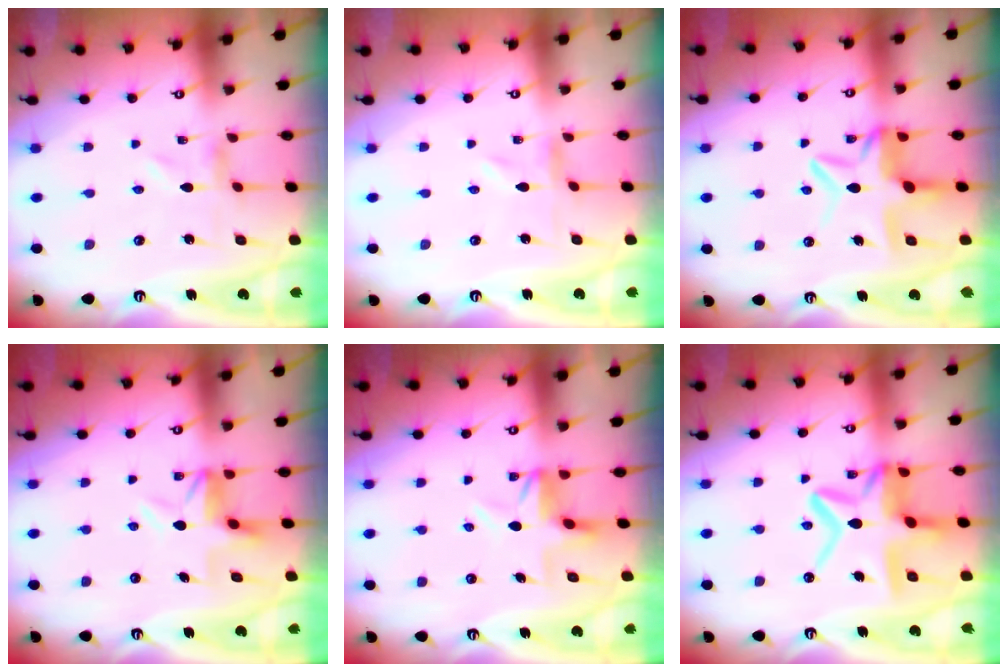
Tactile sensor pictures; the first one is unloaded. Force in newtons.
{"total": 0.0}
{"total": 10.1, "press": 10.0, "slide": 0.9}
{"total": 4.9, "press": 4.6, "slide": 1.7}
{"total": 3.9, "press": 3.9, "slide": 0.4}
{"total": 15.1, "press": 15.0, "slide": 1.3}